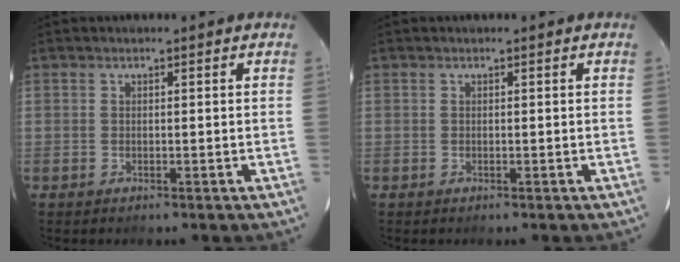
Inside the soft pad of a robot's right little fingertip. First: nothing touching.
{"total": 0.0}